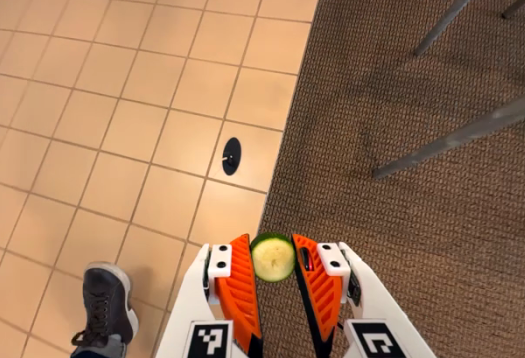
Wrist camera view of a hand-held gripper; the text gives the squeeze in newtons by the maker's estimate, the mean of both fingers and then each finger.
{"total": 7.9, "left": 7.5, "right": 8.3}